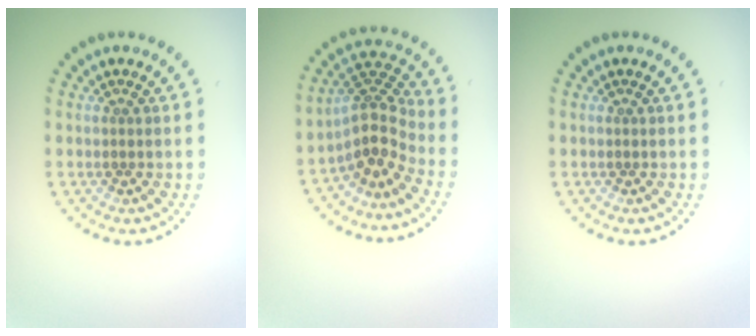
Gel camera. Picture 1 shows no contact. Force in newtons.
{"total": 4.0, "press": 3.0, "slide": 2.6}
{"total": 0.0}